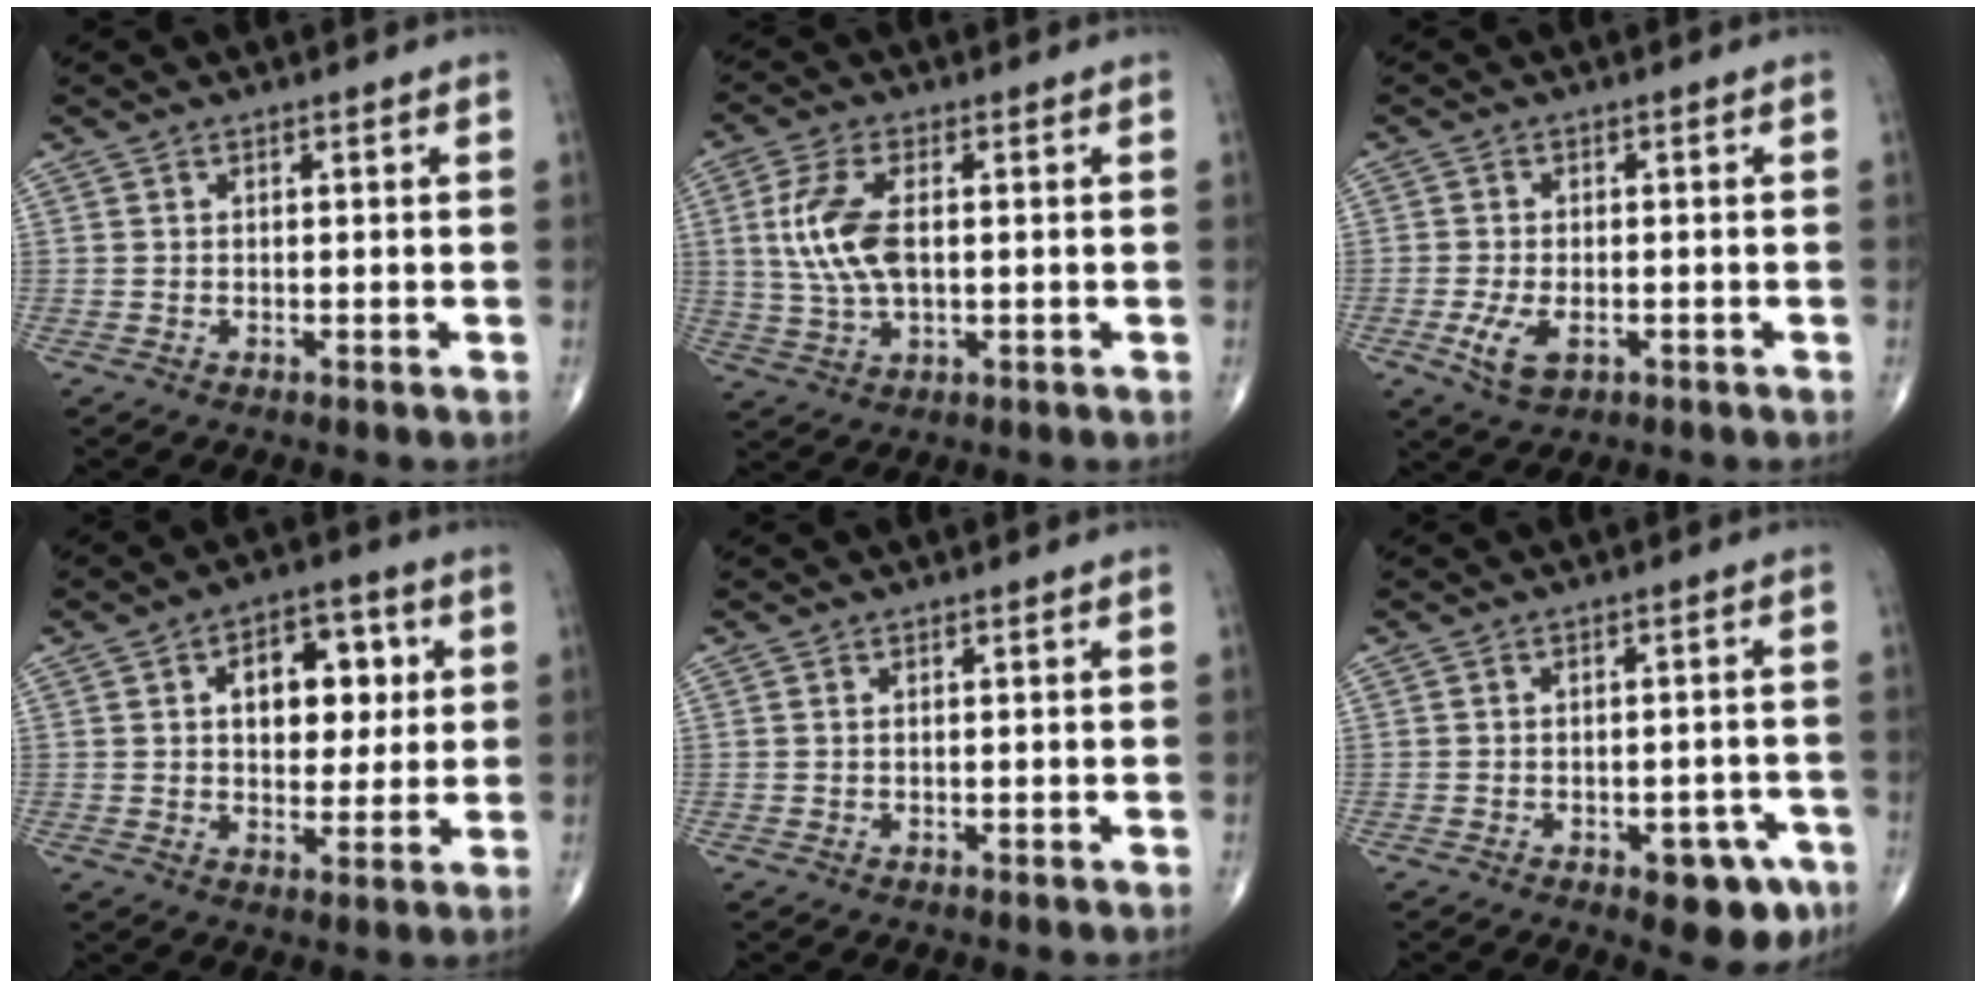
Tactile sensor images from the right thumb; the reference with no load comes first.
{"total": 9.9, "force": [1.1, 4.9, 8.5], "torque": [-0.189, 0.002, 0.025]}
{"total": 5.3, "force": [-1.8, 2.8, 4.1], "torque": [-0.084, -0.003, -0.028]}
{"total": 11.8, "force": [2.6, 7.4, 8.9], "torque": [-0.081, 0.003, 0.037]}
{"total": 0.0}
{"total": 7.6, "force": [-4.0, 3.8, 5.3], "torque": [-0.041, 0.022, -0.043]}